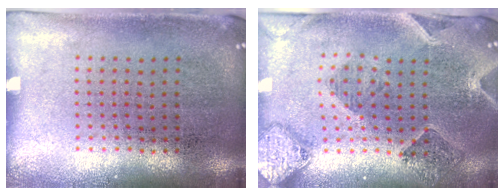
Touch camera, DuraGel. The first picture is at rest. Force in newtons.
{"total": 1.4, "press": 1.4, "slide": 0.4}